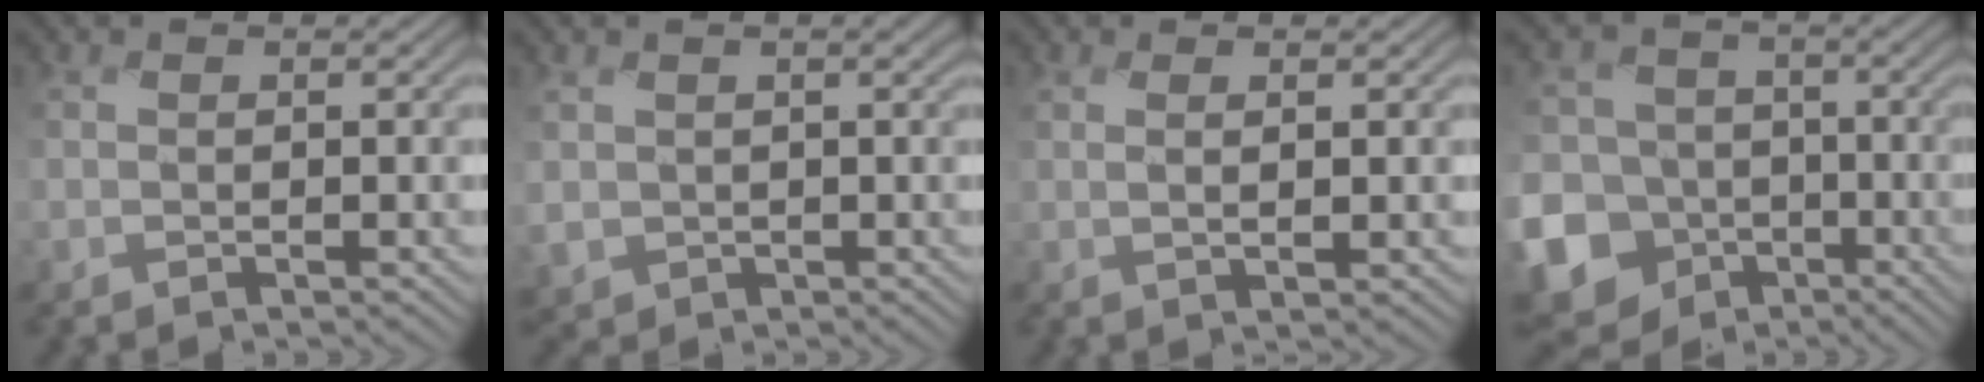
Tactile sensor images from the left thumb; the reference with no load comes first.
{"total": 2.4, "force": [0.6, 2.2, 0.7], "torque": [-0.038, -0.013, 0.011]}
{"total": 1.7, "force": [0.4, -0.3, 1.7], "torque": [-0.036, 0.004, 0.004]}
{"total": 17.2, "force": [-7.8, 14.9, 3.9], "torque": [-0.152, -0.029, -0.144]}